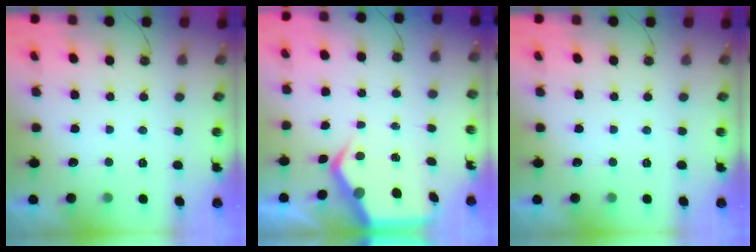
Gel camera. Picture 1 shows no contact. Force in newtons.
{"total": 6.7, "press": 6.7, "slide": 0.9}
{"total": 0.0}